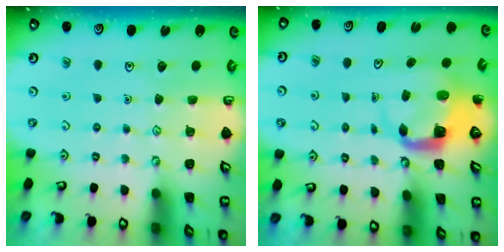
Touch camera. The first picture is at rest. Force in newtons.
{"total": 3.9, "press": 3.8, "slide": 0.5}